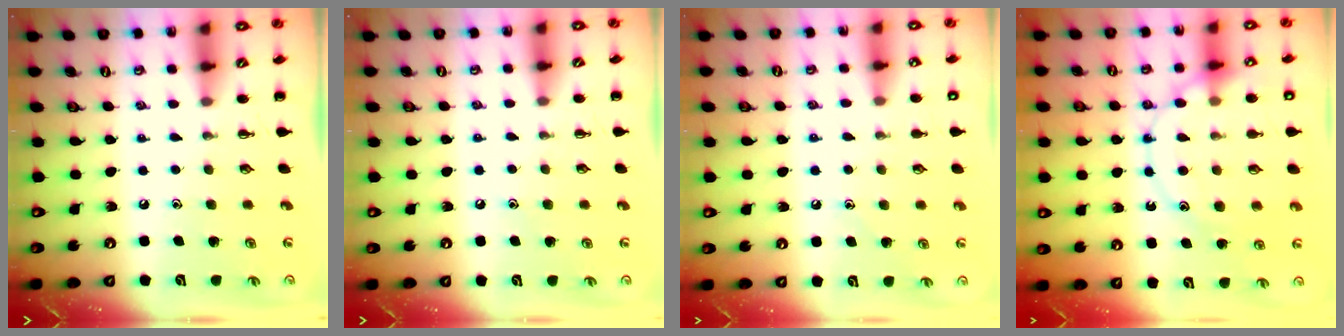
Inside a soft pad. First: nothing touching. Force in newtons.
{"total": 4.6, "press": 4.4, "slide": 1.3}
{"total": 9.7, "press": 9.6, "slide": 1.8}
{"total": 16.7, "press": 16.6, "slide": 1.5}